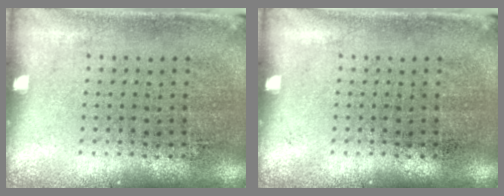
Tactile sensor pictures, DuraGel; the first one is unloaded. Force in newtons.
{"total": 0.0}